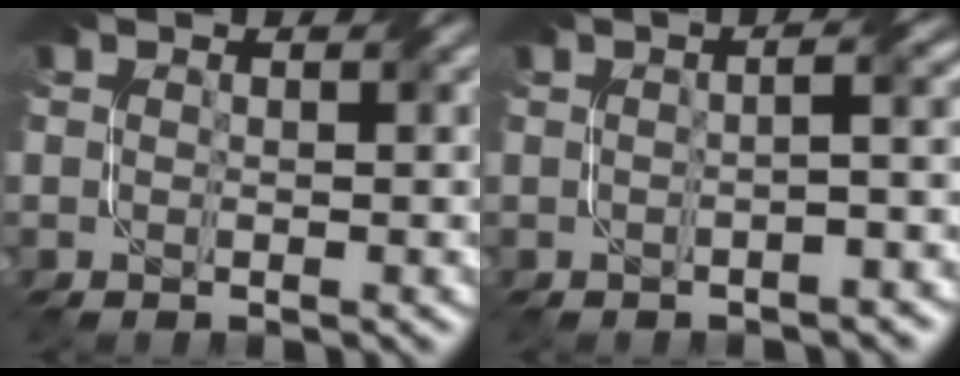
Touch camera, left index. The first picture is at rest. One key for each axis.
{"total": 3.8, "fx": -0.7, "fy": 1.4, "fz": 3.4, "tx": -0.024, "ty": 0.010, "tz": -0.010}